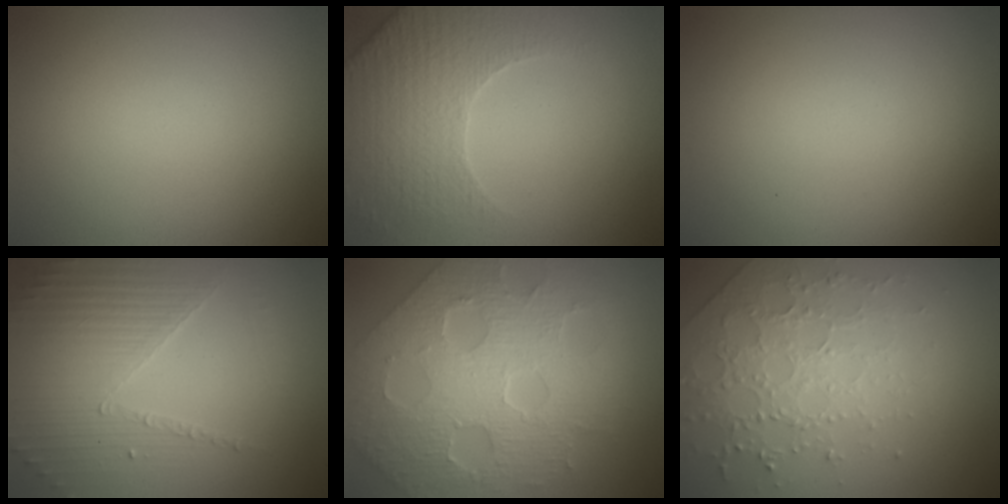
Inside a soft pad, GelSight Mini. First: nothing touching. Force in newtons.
{"total": 4.6, "press": 4.2, "slide": 2.1}
{"total": 0.0}
{"total": 3.6, "press": 3.3, "slide": 1.5}
{"total": 9.7, "press": 6.8, "slide": 6.9}
{"total": 3.0, "press": 2.8, "slide": 1.1}